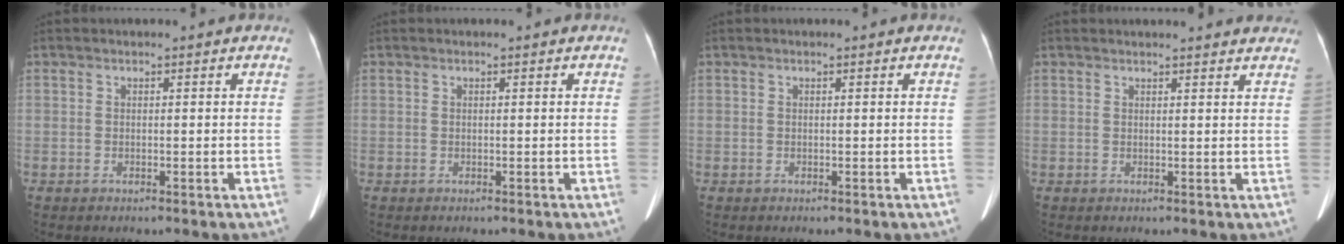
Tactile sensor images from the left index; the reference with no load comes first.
{"total": 0.0}
{"total": 0.0}
{"total": 9.0, "force": [8.5, 1.5, 2.3], "torque": [-0.014, 0.015, 0.081]}